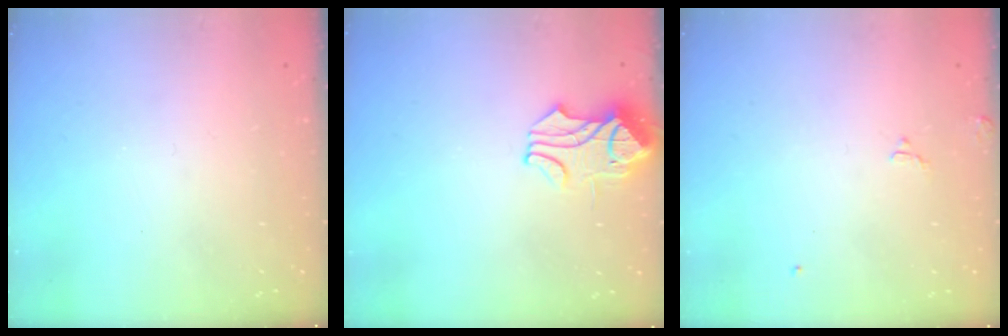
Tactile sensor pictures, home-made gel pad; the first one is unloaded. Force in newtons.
{"total": 1.5, "press": 1.1, "slide": 1.0}
{"total": 2.4, "press": 2.4, "slide": 0.4}